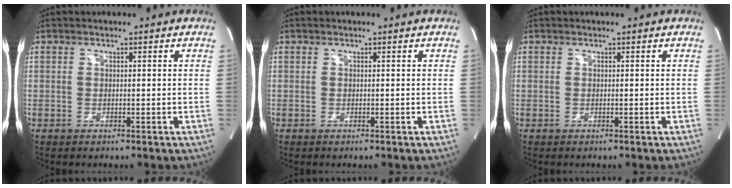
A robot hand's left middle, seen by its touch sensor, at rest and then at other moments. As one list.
[{"total": 0.0}, {"total": 0.0}]